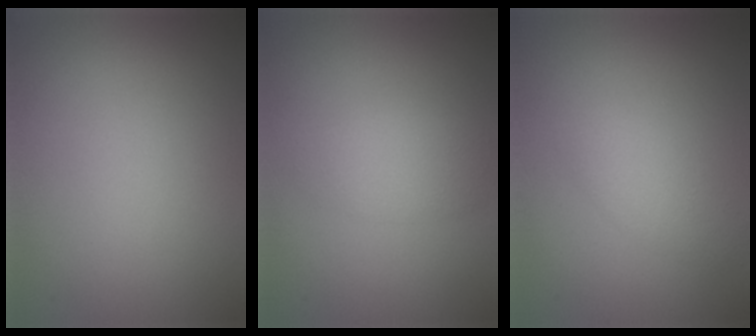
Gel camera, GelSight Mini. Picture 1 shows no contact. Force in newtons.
{"total": 1.2, "press": 1.2, "slide": 0.2}
{"total": 2.1, "press": 2.1, "slide": 0.1}